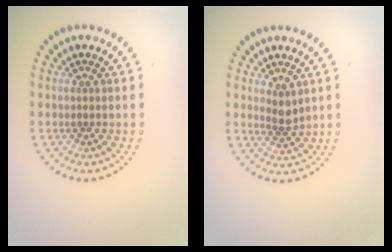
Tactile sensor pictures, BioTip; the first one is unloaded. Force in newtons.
{"total": 1.8, "press": 1.4, "slide": 1.1}